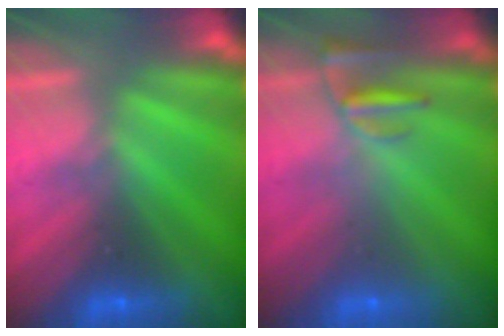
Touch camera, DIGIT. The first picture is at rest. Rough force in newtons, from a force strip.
{"total": 2.4}